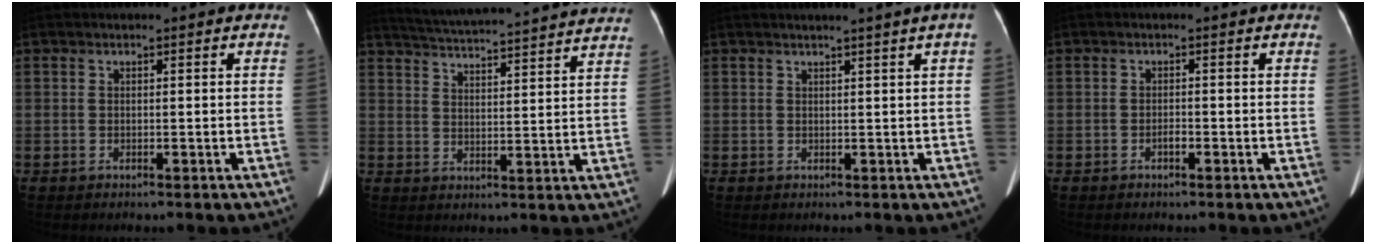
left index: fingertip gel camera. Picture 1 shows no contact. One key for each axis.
{"total": 24.0, "fx": 22.5, "fy": 0.7, "fz": 8.4, "tx": -0.141, "ty": -0.012, "tz": 0.290}
{"total": 3.1, "fx": 2.3, "fy": -0.6, "fz": 2.0, "tx": -0.026, "ty": 0.009, "tz": 0.029}
{"total": 1.0, "fx": -0.7, "fy": 0.3, "fz": 0.5, "tx": -0.012, "ty": -0.001, "tz": -0.014}